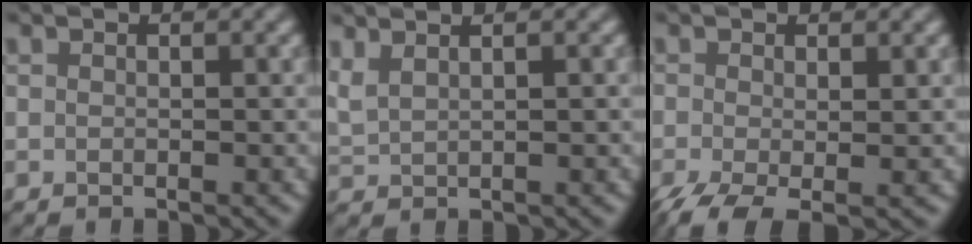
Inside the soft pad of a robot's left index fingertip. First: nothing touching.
{"total": 2.5, "force": [1.8, 0.7, 1.6], "torque": [-0.034, 0.014, 0.030]}
{"total": 3.5, "force": [-1.4, 1.2, 2.9], "torque": [-0.063, -0.012, -0.032]}